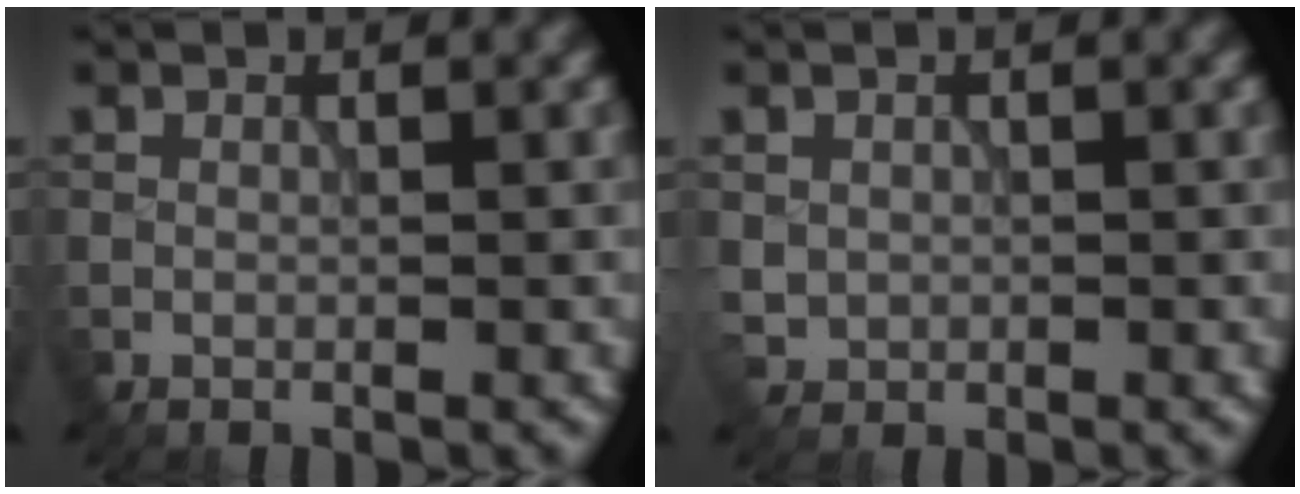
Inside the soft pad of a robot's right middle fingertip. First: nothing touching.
{"total": 1.0, "force": [0.3, 1.0, -0.1], "torque": [0.003, -0.004, 0.008]}